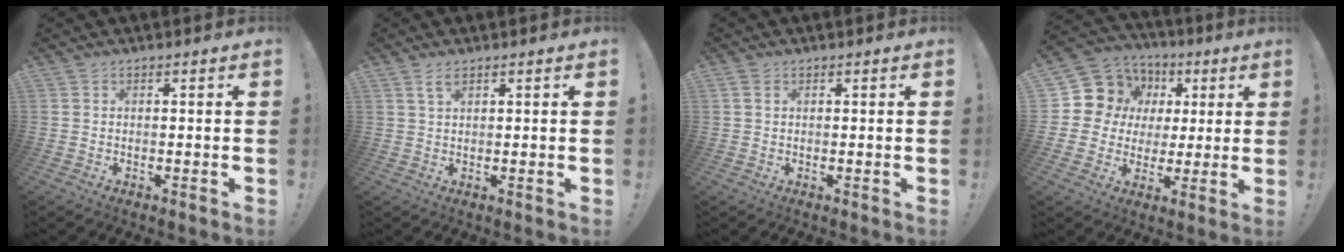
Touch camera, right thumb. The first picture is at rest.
{"total": 2.5, "force": [1.4, 0.4, 2.1], "torque": [-0.042, 0.000, 0.024]}
{"total": 1.5, "force": [0.7, 1.0, 0.9], "torque": [-0.016, 0.002, 0.014]}
{"total": 12.3, "force": [3.7, 11.2, 3.6], "torque": [-0.049, -0.017, 0.089]}